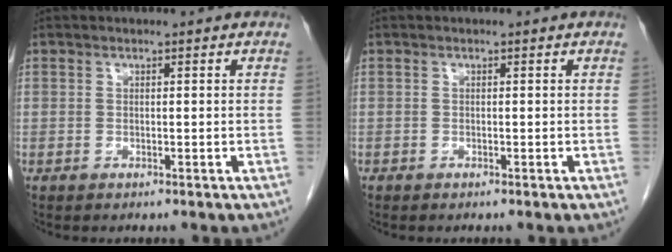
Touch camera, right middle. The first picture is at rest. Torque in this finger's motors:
{"motor_torque": [-0.08, 0.27, -0.04, -0.01]}